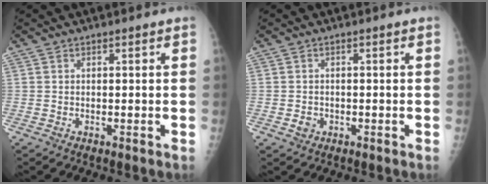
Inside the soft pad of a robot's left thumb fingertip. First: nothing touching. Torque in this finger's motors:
{"motor_torque": [-0.13, 0.02, 0.03, 0.03, 0.00]}